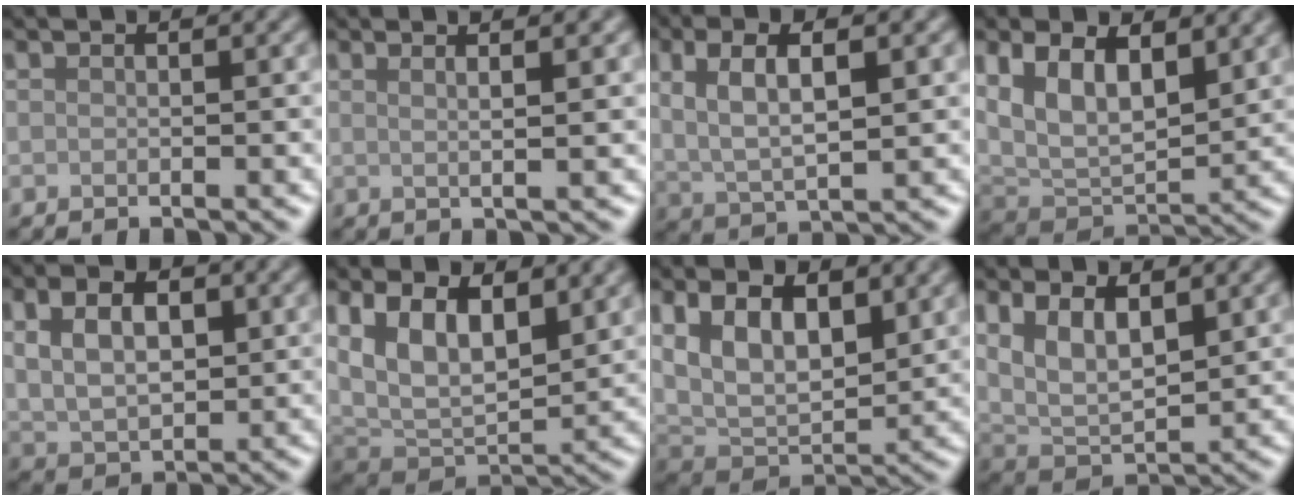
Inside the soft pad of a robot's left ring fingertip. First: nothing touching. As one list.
[{"total": 4.7, "force": [2.1, 1.6, 3.8], "torque": [-0.035, 0.020, -0.003]}, {"total": 6.0, "force": [1.6, 2.3, 5.3], "torque": [-0.097, 0.003, 0.030]}, {"total": 8.6, "force": [3.4, 4.6, 6.4], "torque": [-0.130, -0.009, 0.059]}, {"total": 6.3, "force": [1.4, 4.0, 4.6], "torque": [-0.089, 0.003, 0.024]}, {"total": 9.9, "force": [3.7, 5.3, 7.5], "torque": [-0.148, -0.003, 0.064]}, {"total": 8.2, "force": [2.9, 4.7, 6.2], "torque": [-0.120, -0.009, 0.050]}, {"total": 5.7, "force": [1.9, 2.9, 4.5], "torque": [-0.094, -0.005, 0.042]}]